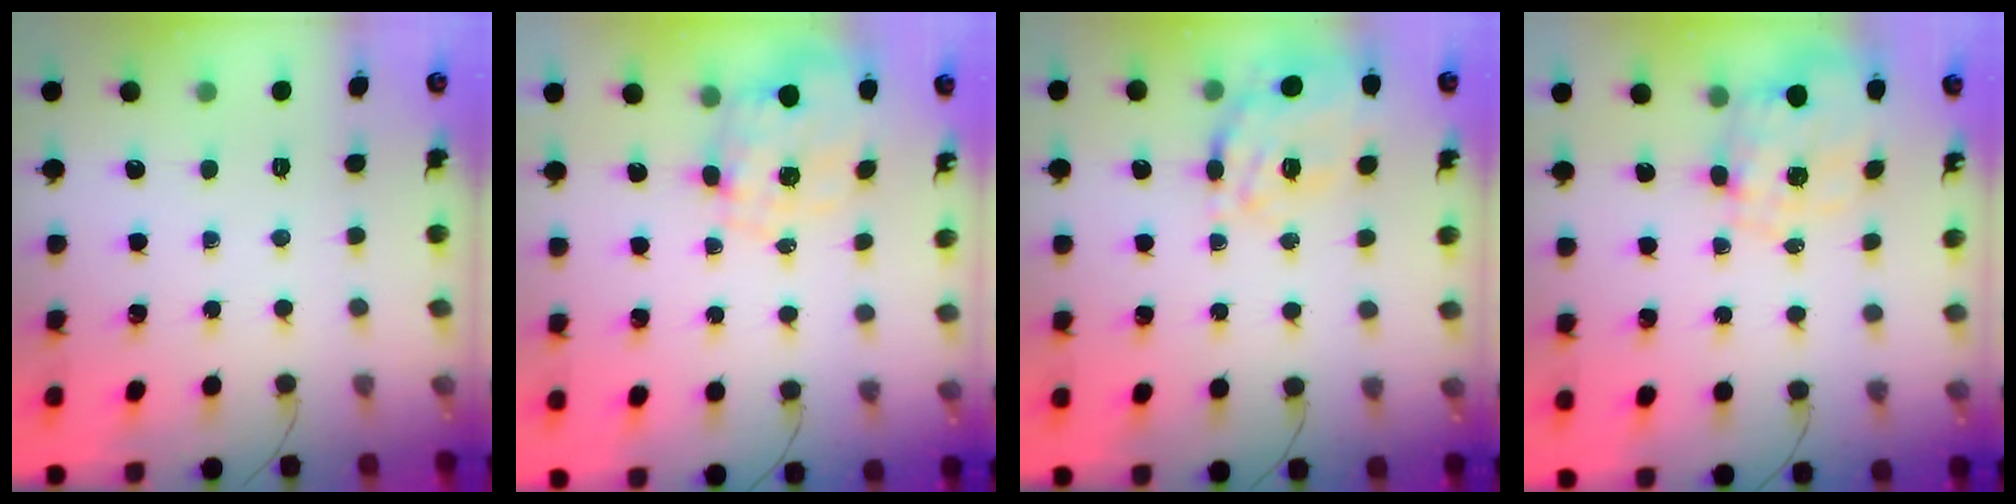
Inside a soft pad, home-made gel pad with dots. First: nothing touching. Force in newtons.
{"total": 2.9, "press": 2.7, "slide": 1.0}
{"total": 13.5, "press": 12.8, "slide": 4.4}
{"total": 2.9, "press": 2.7, "slide": 1.0}